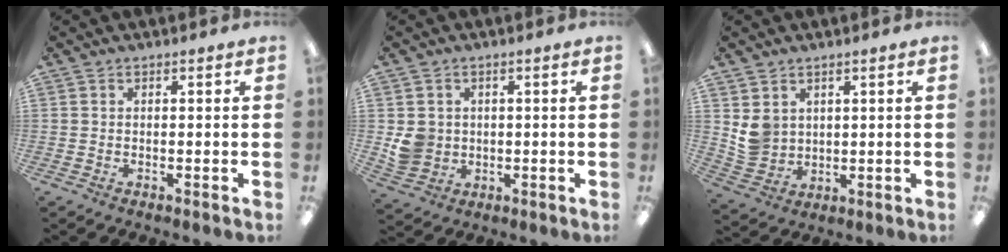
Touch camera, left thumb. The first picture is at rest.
{"total": 5.2, "force": [0.8, 5.0, 1.4], "torque": [-0.019, 0.007, 0.019]}
{"total": 5.5, "force": [2.5, 4.6, 1.4], "torque": [-0.025, -0.004, 0.050]}